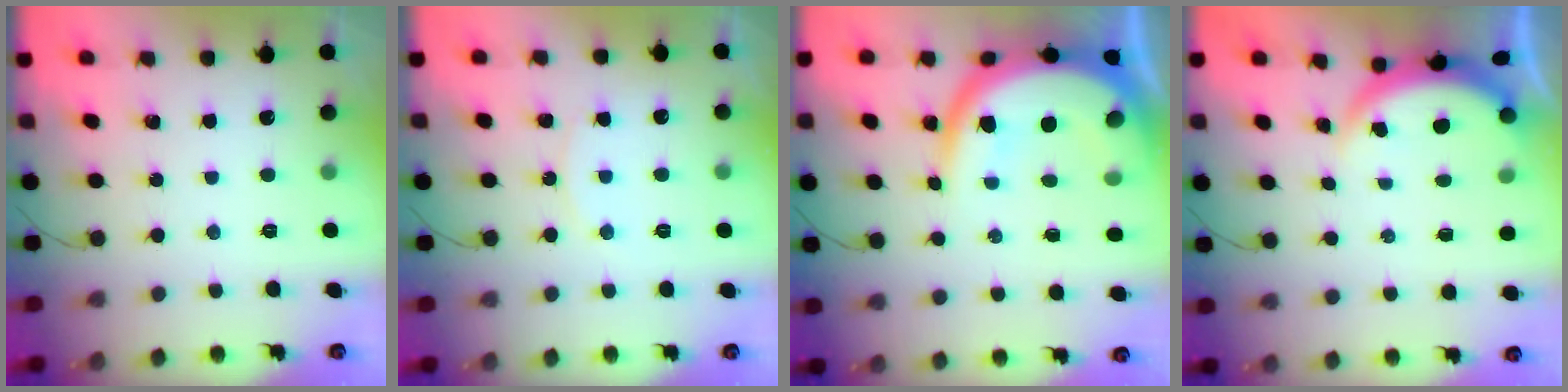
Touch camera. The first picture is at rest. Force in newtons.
{"total": 5.8, "press": 5.7, "slide": 0.6}
{"total": 16.1, "press": 16.0, "slide": 1.7}
{"total": 3.7, "press": 3.6, "slide": 0.6}